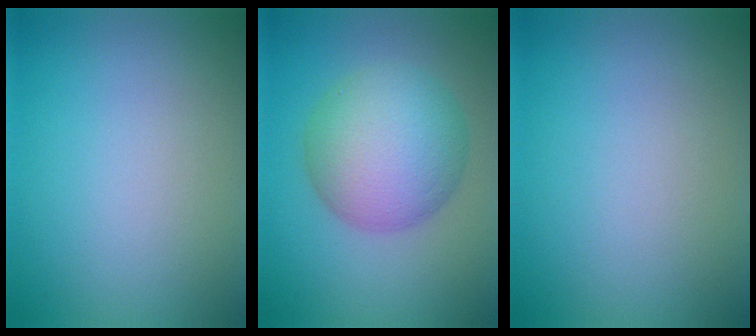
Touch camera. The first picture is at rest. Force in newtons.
{"total": 8.5, "press": 8.5, "slide": 0.3}
{"total": 0.0}